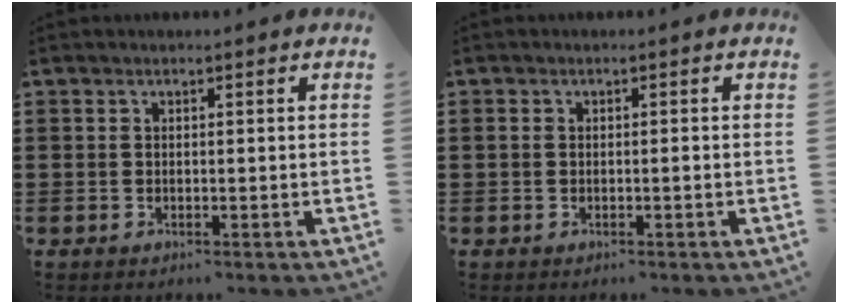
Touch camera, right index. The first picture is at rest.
{"total": 0.9, "force": [-0.2, 0.5, 0.8], "torque": [-0.016, 0.002, -0.004]}